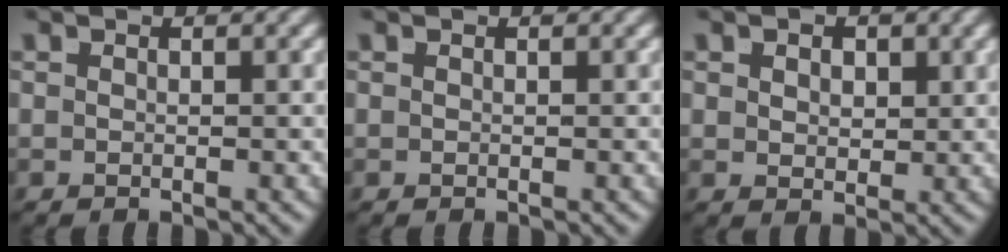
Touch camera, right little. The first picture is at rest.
{"total": 0.0}
{"total": 1.6, "force": [0.7, 0.9, 1.1], "torque": [-0.010, -0.014, 0.027]}